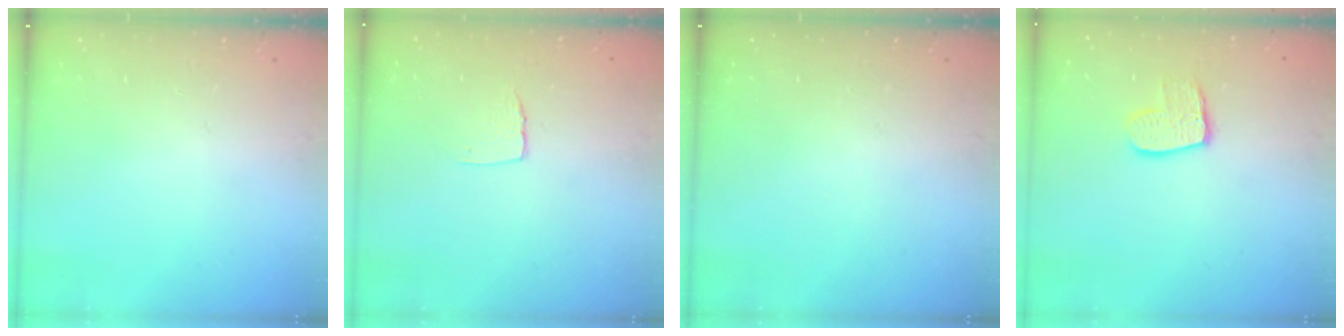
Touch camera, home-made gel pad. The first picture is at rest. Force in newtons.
{"total": 5.1, "press": 5.1, "slide": 0.4}
{"total": 0.0}
{"total": 10.1, "press": 10.0, "slide": 0.7}